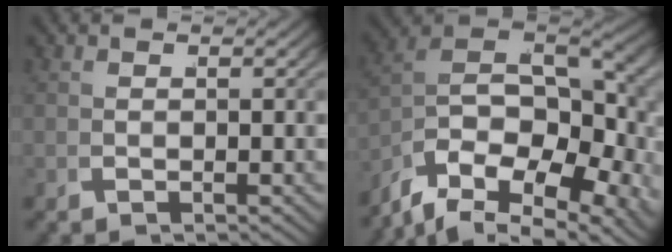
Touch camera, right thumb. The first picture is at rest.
{"total": 19.0, "force": [0.0, 14.2, 12.7], "torque": [-0.275, -0.025, -0.012]}